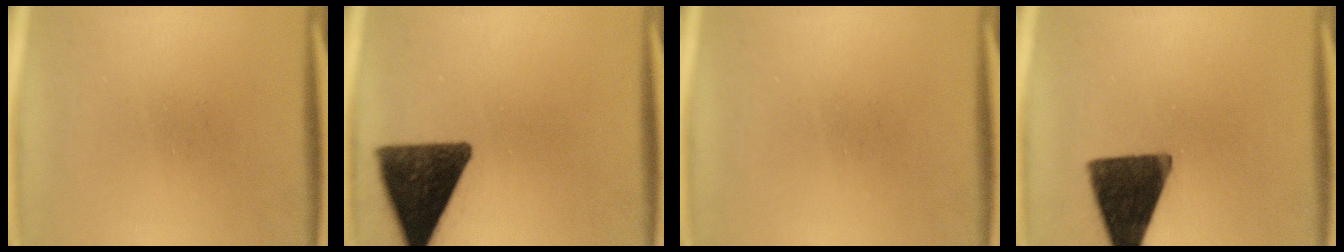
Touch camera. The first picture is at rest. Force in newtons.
{"total": 13.8}
{"total": 0.0}
{"total": 14.5}